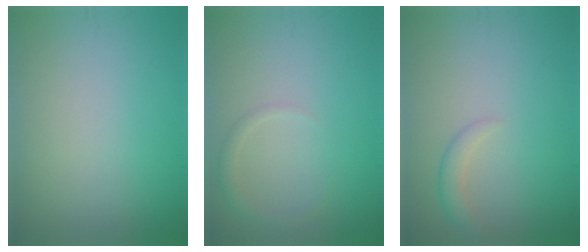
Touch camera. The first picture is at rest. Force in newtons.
{"total": 1.3, "press": 1.3, "slide": 0.1}
{"total": 1.6, "press": 1.6, "slide": 0.0}